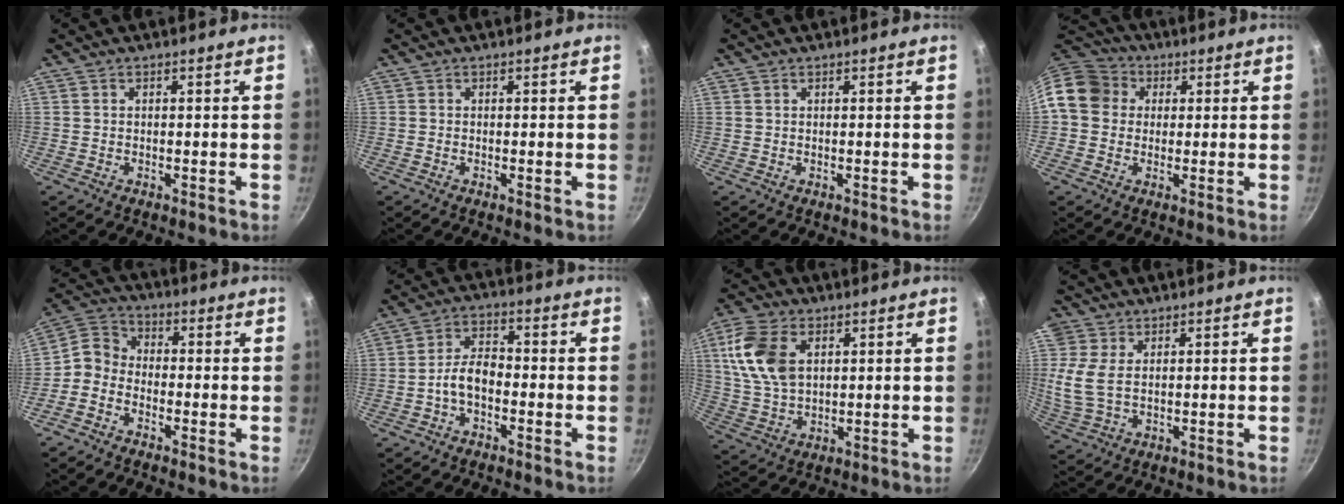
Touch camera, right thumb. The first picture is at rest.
{"total": 0.0}
{"total": 0.0}
{"total": 11.4, "force": [1.9, 9.8, 5.6], "torque": [-0.085, 0.030, 0.016]}
{"total": 6.1, "force": [-2.7, 4.6, 2.9], "torque": [-0.050, 0.043, -0.074]}
{"total": 5.7, "force": [-2.1, 3.2, 4.2], "torque": [-0.066, 0.033, -0.044]}
{"total": 12.6, "force": [3.9, 7.9, 9.0], "torque": [-0.167, -0.007, 0.078]}
{"total": 7.0, "force": [1.6, 4.8, 4.8], "torque": [-0.104, -0.008, 0.035]}